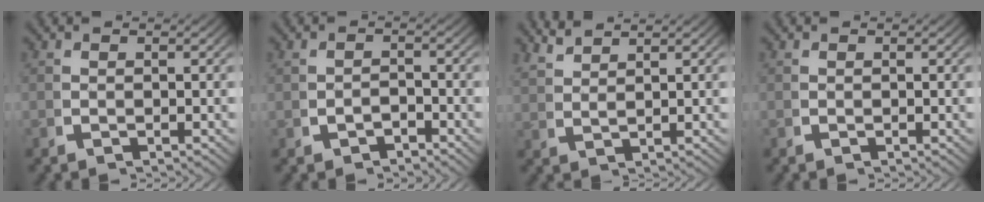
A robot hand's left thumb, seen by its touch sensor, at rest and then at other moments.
{"total": 1.5, "force": [-1.3, 0.6, 0.4], "torque": [-0.008, -0.006, -0.017]}
{"total": 2.9, "force": [2.8, -0.2, 0.4], "torque": [-0.003, 0.009, 0.059]}
{"total": 0.0}